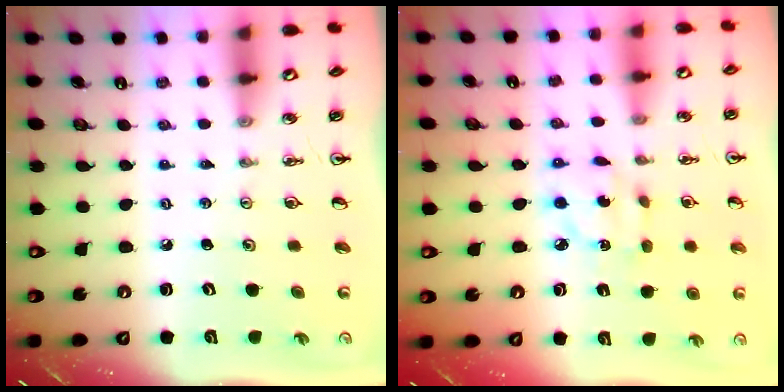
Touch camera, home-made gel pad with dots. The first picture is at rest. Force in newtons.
{"total": 5.7, "press": 5.7, "slide": 0.2}